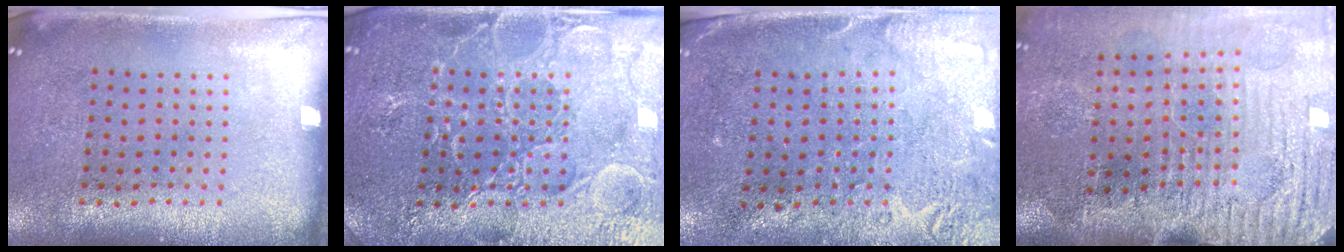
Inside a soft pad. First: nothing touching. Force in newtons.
{"total": 4.4, "press": 4.4, "slide": 0.5}
{"total": 2.7, "press": 2.3, "slide": 1.5}
{"total": 4.6, "press": 4.0, "slide": 2.4}